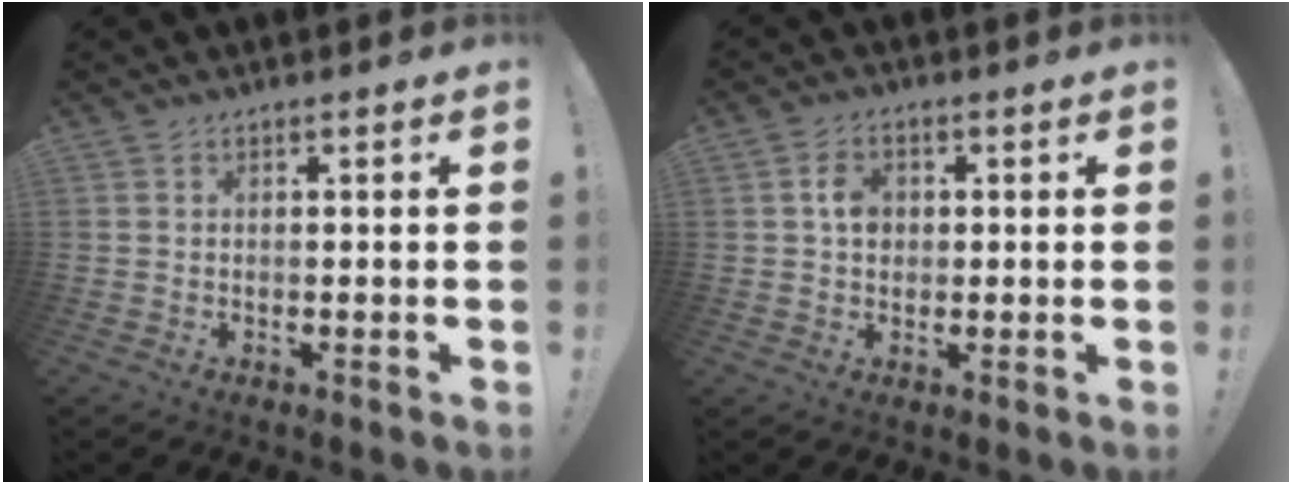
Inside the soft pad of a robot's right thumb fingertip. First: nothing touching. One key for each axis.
{"total": 5.2, "fx": 0.6, "fy": 4.2, "fz": 3.0, "tx": -0.035, "ty": 0.002, "tz": 0.008}